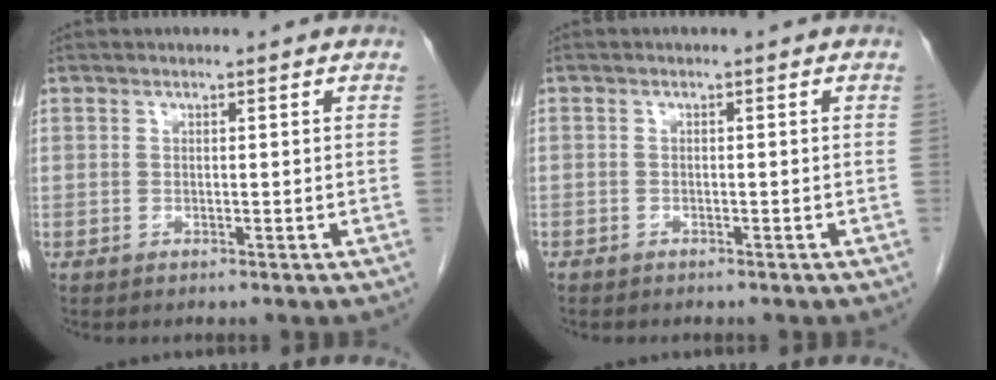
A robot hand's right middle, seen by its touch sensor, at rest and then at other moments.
{"total": 1.0, "force": [-0.8, 0.5, 0.3], "torque": [-0.006, 0.002, -0.012]}